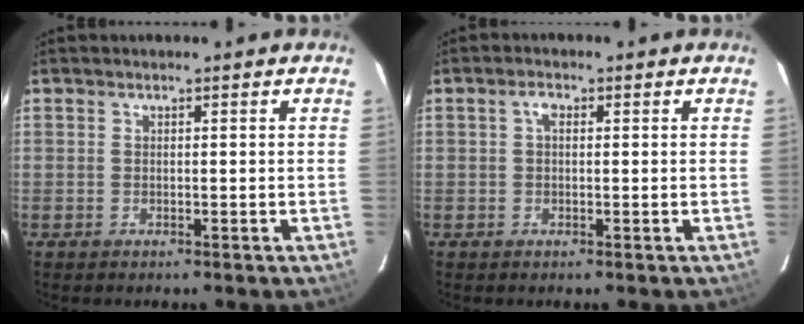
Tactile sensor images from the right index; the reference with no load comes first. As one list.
[{"total": 1.7, "force": [0.3, 1.0, 1.3], "torque": [-0.025, 0.008, 0.003]}]